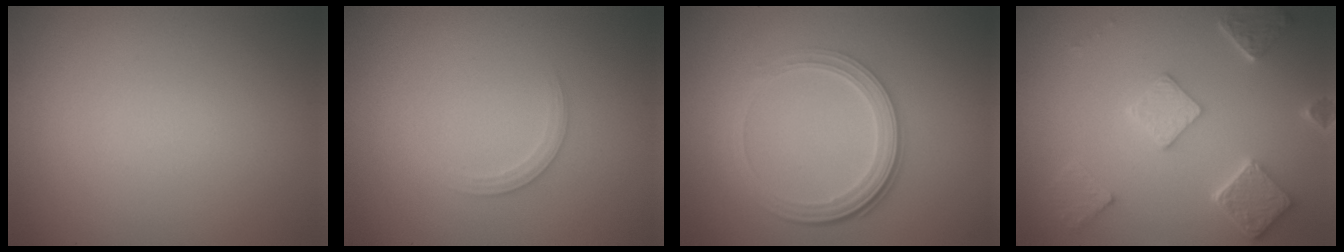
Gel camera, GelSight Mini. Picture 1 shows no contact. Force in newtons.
{"total": 1.3, "press": 1.3, "slide": 0.1}
{"total": 4.2, "press": 2.9, "slide": 3.0}
{"total": 4.9, "press": 4.0, "slide": 2.9}